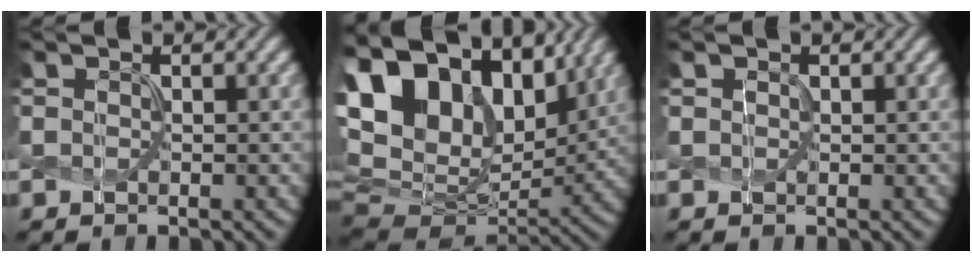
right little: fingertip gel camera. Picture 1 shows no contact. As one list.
[{"total": 17.7, "force": [7.6, 11.5, 11.1], "torque": [-0.225, 0.034, 0.129]}, {"total": 0.0}]